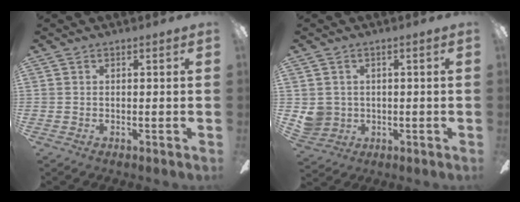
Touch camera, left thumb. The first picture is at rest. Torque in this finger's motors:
{"motor_torque": [-0.07, 0.08, -0.36, -0.03, 0.00]}